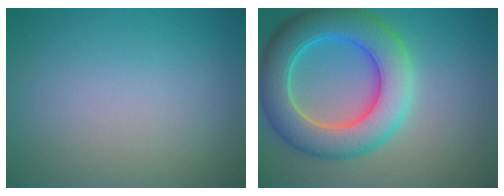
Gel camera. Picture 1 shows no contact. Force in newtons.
{"total": 8.8, "press": 8.8, "slide": 0.4}